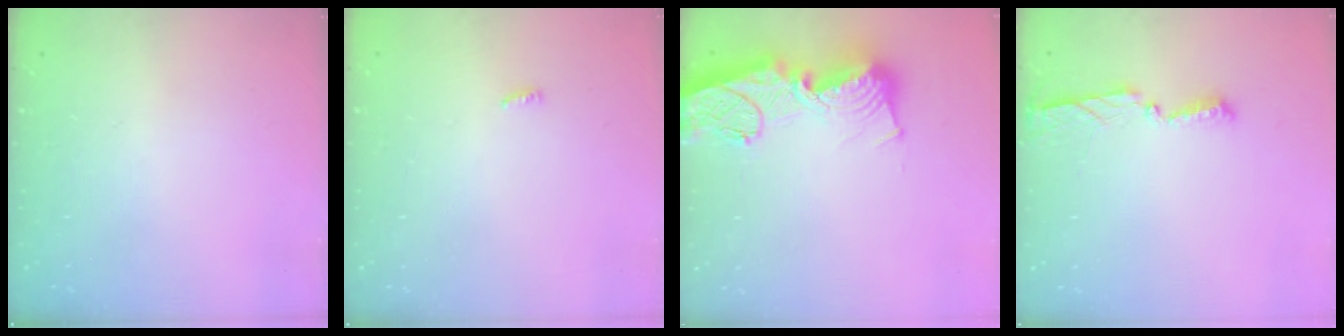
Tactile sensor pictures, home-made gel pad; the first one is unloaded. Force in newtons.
{"total": 3.6, "press": 3.6, "slide": 0.4}
{"total": 19.6, "press": 19.5, "slide": 1.9}
{"total": 4.0, "press": 4.0, "slide": 0.5}